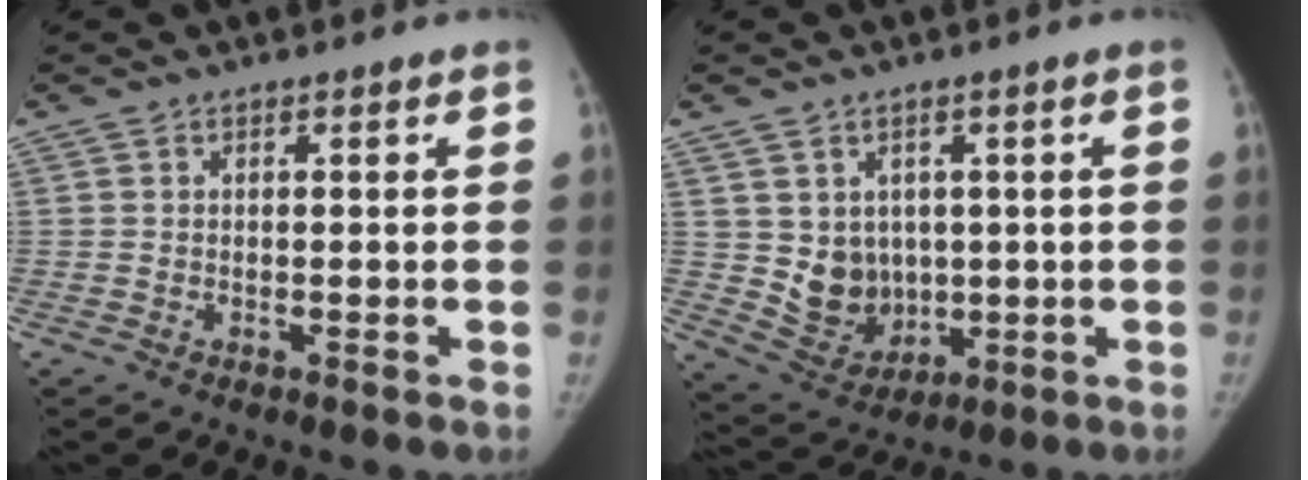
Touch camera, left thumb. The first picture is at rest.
{"total": 8.8, "force": [1.1, 7.5, 4.4], "torque": [-0.041, -0.018, 0.046]}